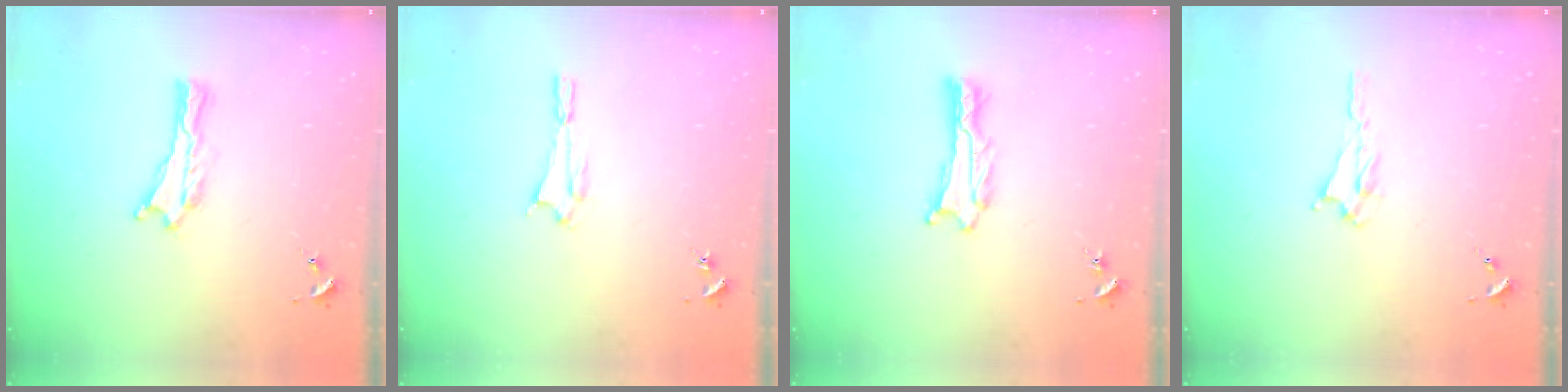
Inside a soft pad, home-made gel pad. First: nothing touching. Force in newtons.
{"total": 1.6, "press": 1.6, "slide": 0.1}
{"total": 0.9, "press": 0.8, "slide": 0.1}
{"total": 1.6, "press": 1.5, "slide": 0.4}